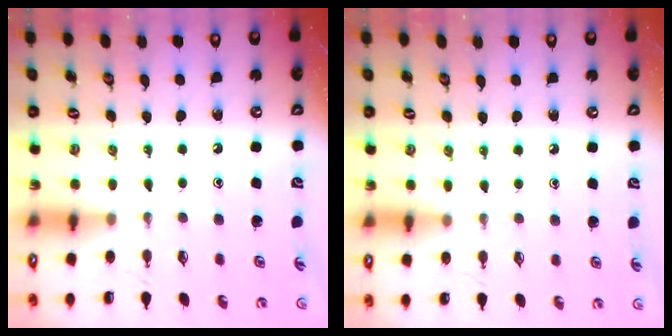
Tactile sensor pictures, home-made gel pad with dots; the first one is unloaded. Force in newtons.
{"total": 3.0, "press": 3.0, "slide": 0.4}